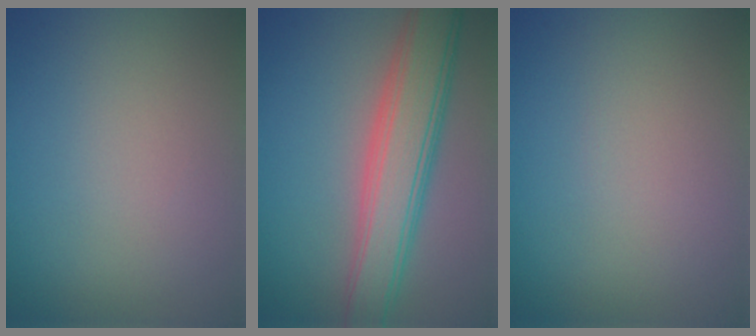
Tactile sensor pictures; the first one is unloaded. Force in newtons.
{"total": 6.5, "press": 6.5, "slide": 0.1}
{"total": 0.0}